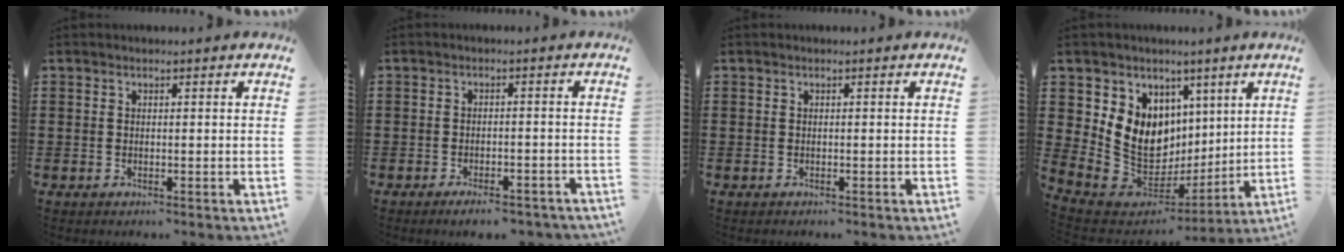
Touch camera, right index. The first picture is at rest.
{"total": 3.1, "force": [-2.8, 0.4, 1.2], "torque": [-0.021, 0.003, -0.054]}
{"total": 0.0}
{"total": 10.9, "force": [2.2, 9.9, 4.0], "torque": [-0.127, -0.034, 0.050]}